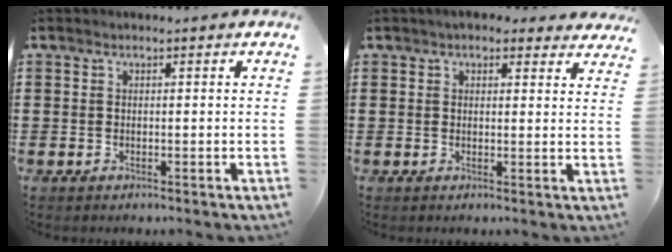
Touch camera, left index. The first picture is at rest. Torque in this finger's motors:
{"motor_torque": [2.14, 0.00, 0.23, 0.05]}